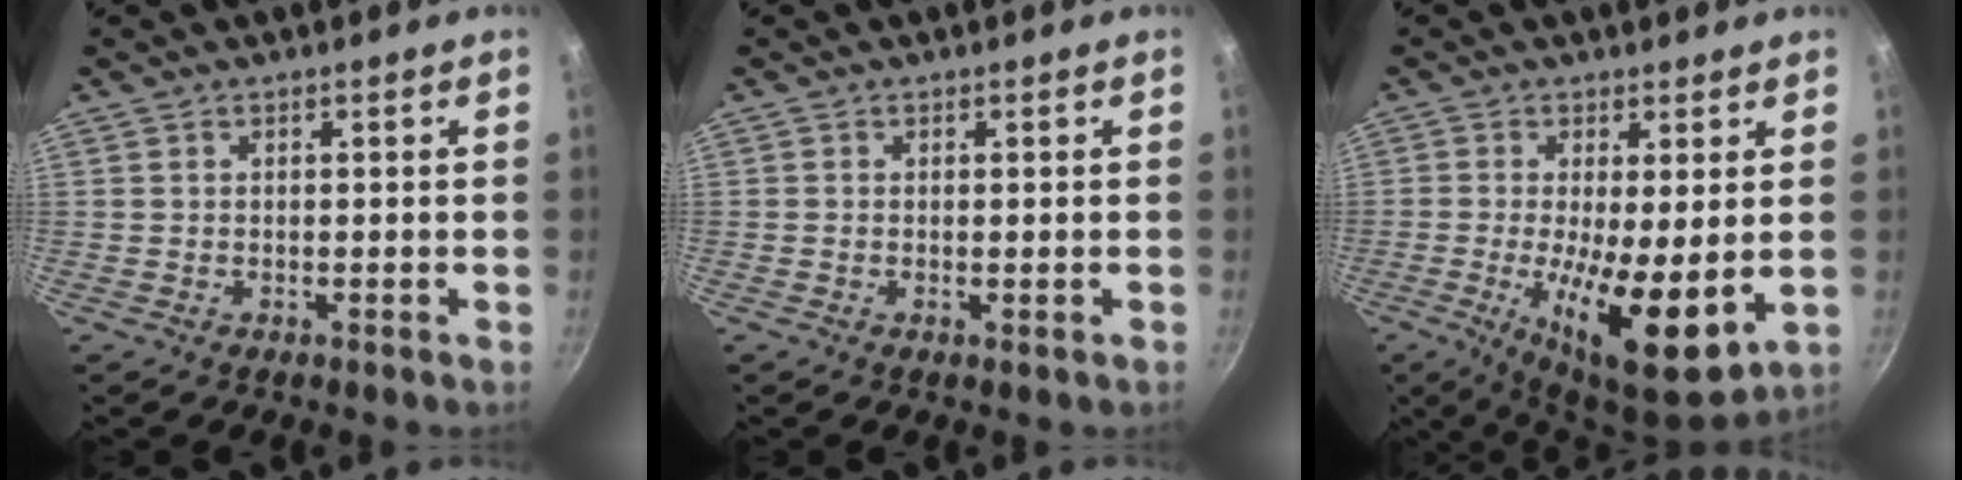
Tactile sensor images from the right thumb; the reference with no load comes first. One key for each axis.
{"total": 0.5, "fx": -0.1, "fy": 0.1, "fz": 0.5, "tx": -0.009, "ty": -0.002, "tz": -0.002}
{"total": 13.1, "fx": -1.2, "fy": 3.9, "fz": 12.4, "tx": -0.204, "ty": -0.019, "tz": -0.013}